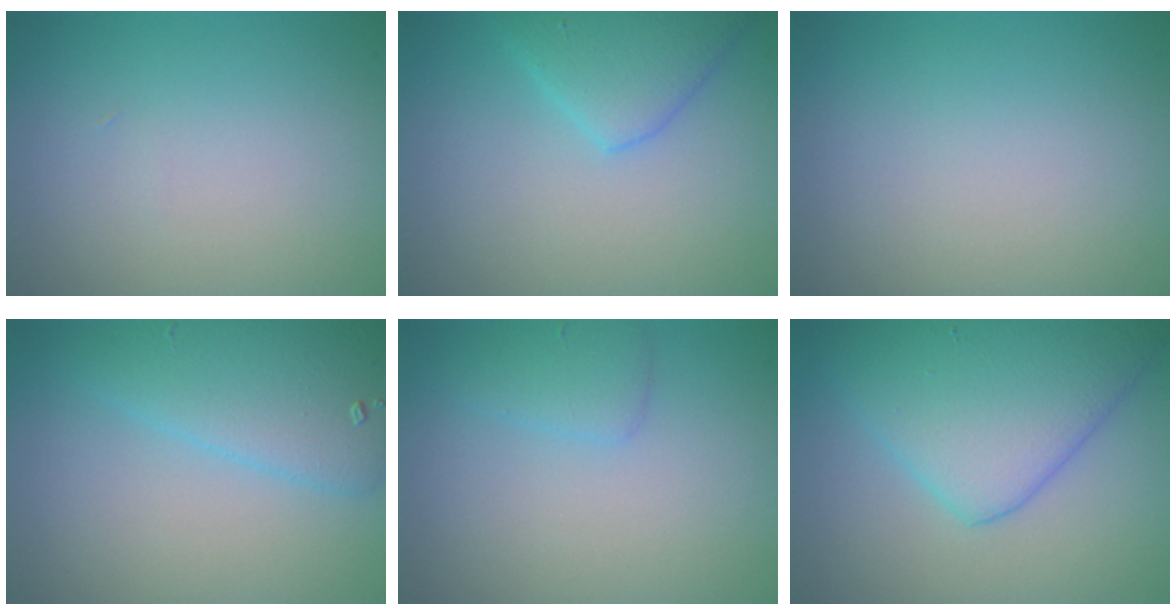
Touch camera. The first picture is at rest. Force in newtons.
{"total": 3.5, "press": 3.5, "slide": 0.3}
{"total": 0.0}
{"total": 4.5, "press": 4.5, "slide": 0.2}
{"total": 1.9, "press": 1.9, "slide": 0.1}
{"total": 7.5, "press": 7.5, "slide": 0.2}